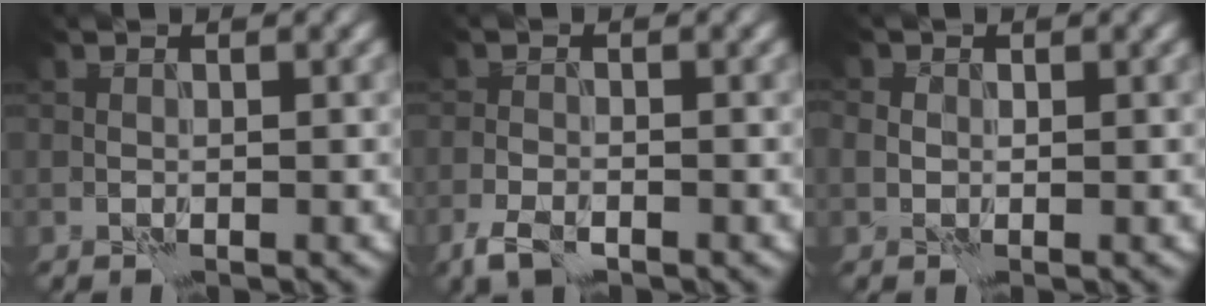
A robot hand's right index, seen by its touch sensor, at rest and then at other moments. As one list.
[{"total": 2.4, "force": [-1.6, 1.1, 1.5], "torque": [-0.035, -0.003, -0.038]}, {"total": 0.7, "force": [0.1, 0.7, 0.1], "torque": [-0.001, 0.004, -0.002]}]